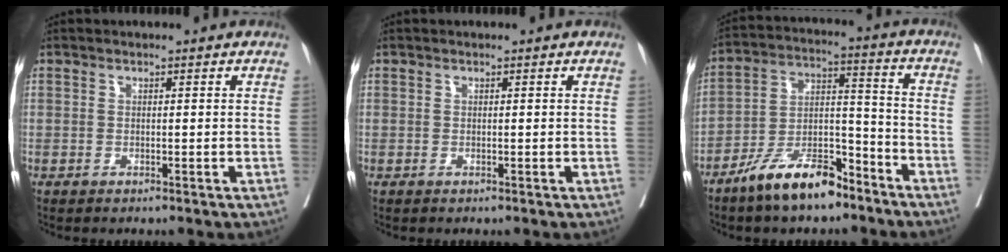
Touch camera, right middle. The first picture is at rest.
{"total": 0.0}
{"total": 11.6, "force": [-8.9, 3.6, 6.6], "torque": [-0.120, 0.010, -0.165]}